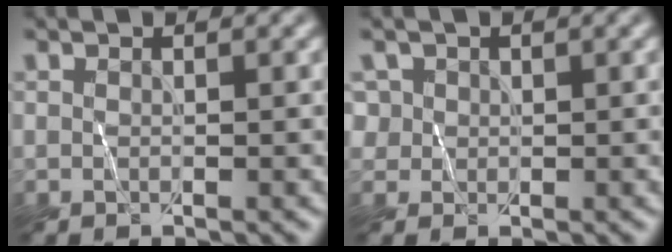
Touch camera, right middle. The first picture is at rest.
{"total": 1.9, "force": [0.8, 1.6, 0.4], "torque": [-0.012, 0.004, 0.020]}